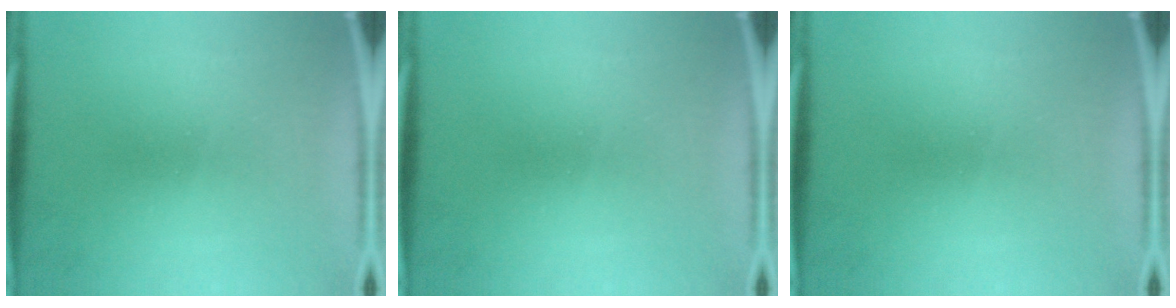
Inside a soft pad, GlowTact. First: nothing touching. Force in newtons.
{"total": 0.0}
{"total": 0.0}